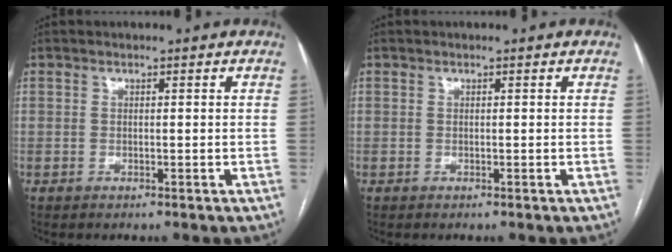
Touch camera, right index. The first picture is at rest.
{"total": 0.0}